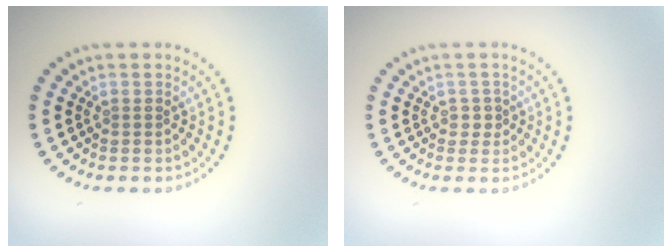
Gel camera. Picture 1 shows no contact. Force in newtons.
{"total": 1.1, "press": 0.9, "slide": 0.5}